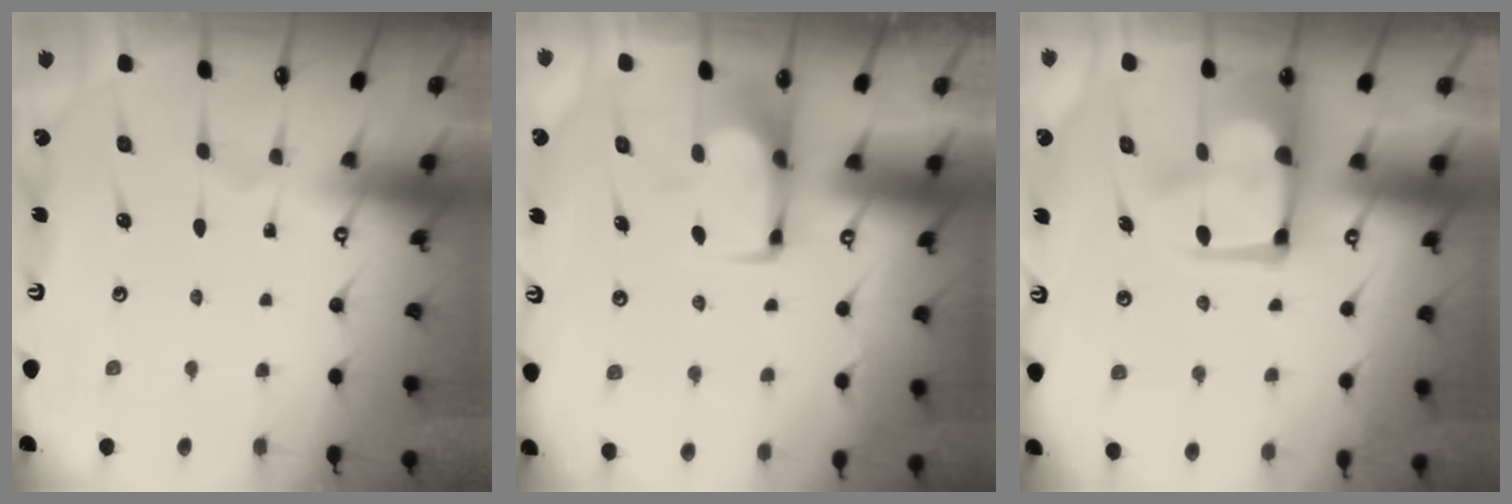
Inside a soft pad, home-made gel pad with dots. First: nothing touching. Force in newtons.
{"total": 1.6, "press": 1.4, "slide": 0.6}
{"total": 12.8, "press": 12.8, "slide": 1.0}